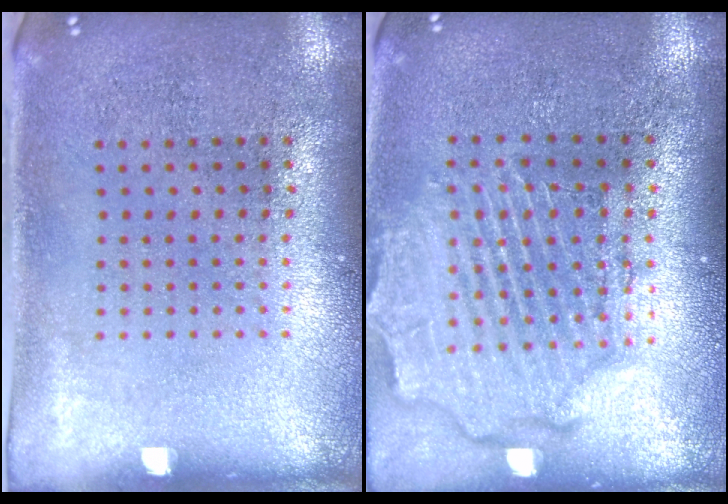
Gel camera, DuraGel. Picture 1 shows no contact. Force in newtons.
{"total": 2.5, "press": 2.2, "slide": 1.1}